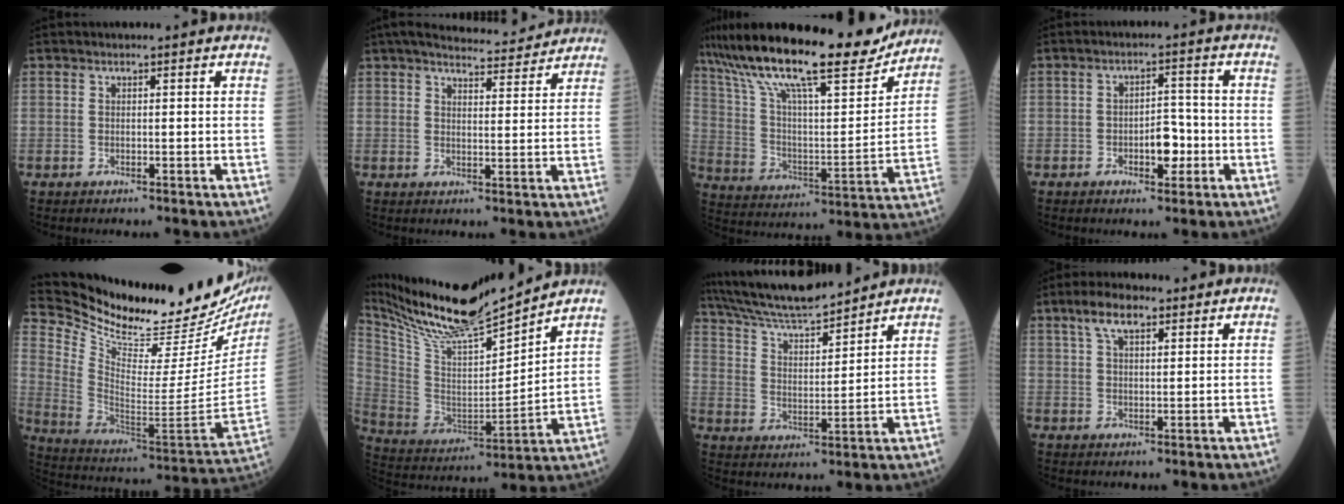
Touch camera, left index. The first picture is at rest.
{"total": 11.9, "force": [11.0, 1.9, 4.2], "torque": [-0.056, 0.005, 0.142]}
{"total": 25.2, "force": [20.6, 4.1, 13.9], "torque": [-0.250, 0.003, 0.326]}
{"total": 4.7, "force": [-1.7, 2.3, 3.7], "torque": [-0.049, 0.006, -0.027]}
{"total": 30.2, "force": [26.0, 5.4, 14.5], "torque": [-0.247, -0.084, 0.370]}
{"total": 18.5, "force": [16.7, 0.7, 7.9], "torque": [-0.163, -0.016, 0.299]}
{"total": 13.8, "force": [12.8, 1.3, 5.1], "torque": [-0.100, 0.012, 0.230]}
{"total": 5.4, "force": [3.4, 2.0, 3.7], "torque": [-0.075, 0.016, 0.062]}